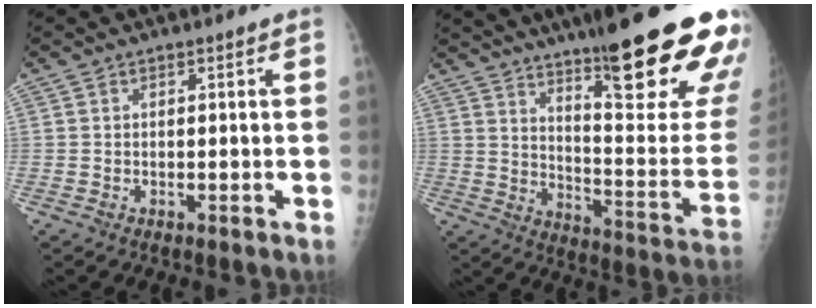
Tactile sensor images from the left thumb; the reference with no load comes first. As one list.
[{"total": 27.7, "force": [17.5, 4.7, 21.0], "torque": [-0.242, -0.088, 0.260]}]